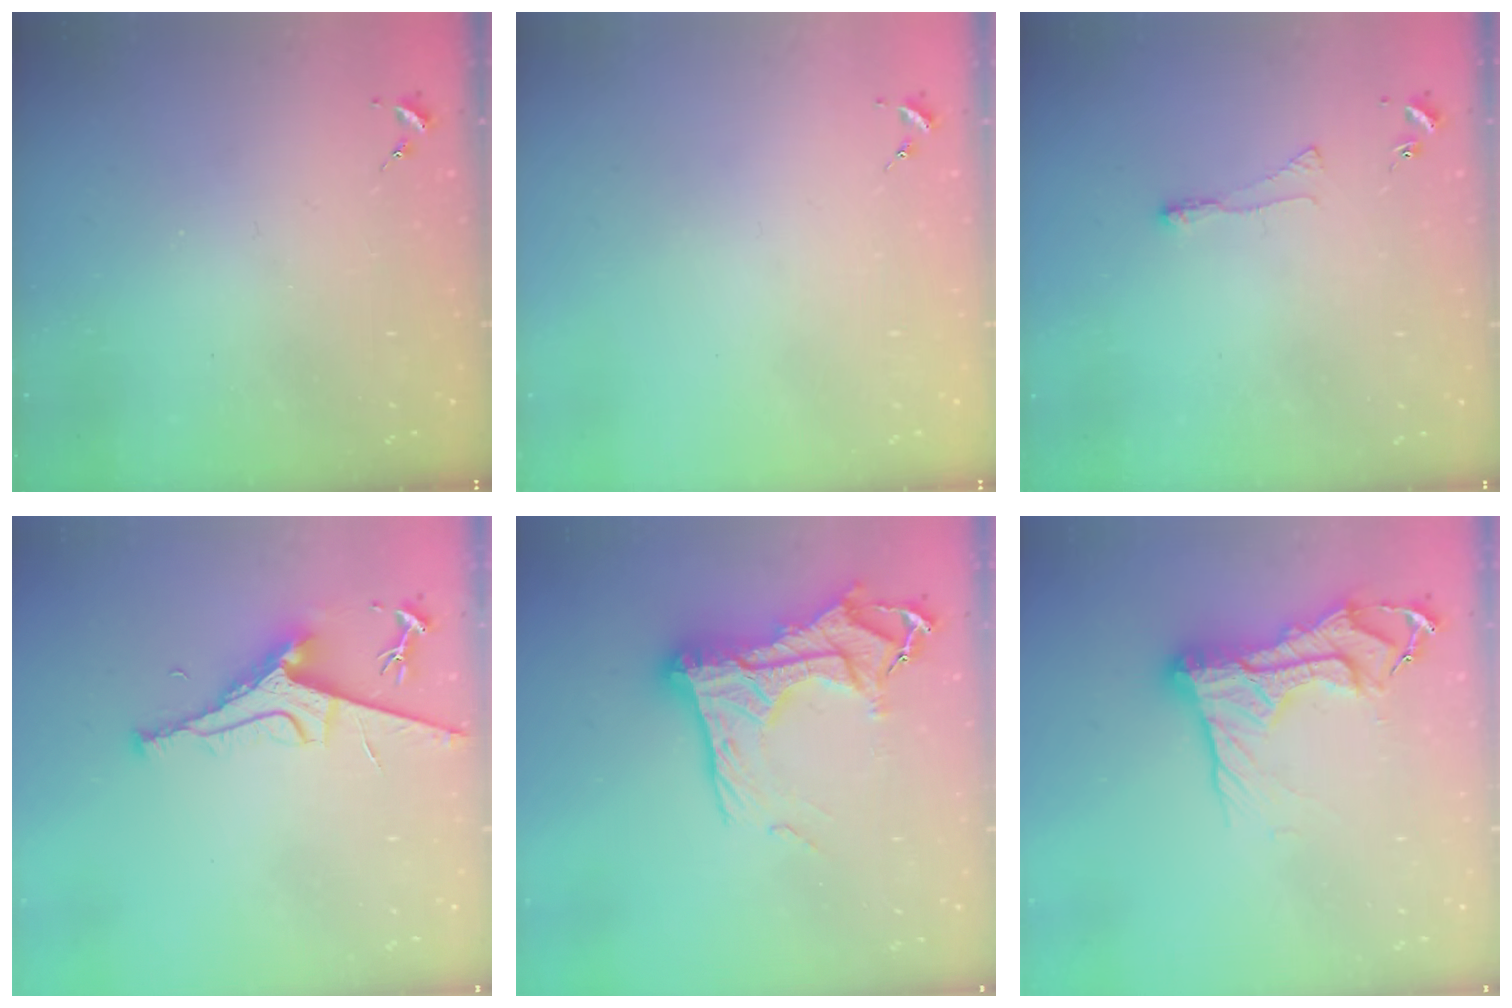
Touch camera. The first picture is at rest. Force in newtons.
{"total": 0.0}
{"total": 3.0, "press": 2.9, "slide": 0.6}
{"total": 8.6, "press": 8.5, "slide": 1.1}
{"total": 21.2, "press": 21.1, "slide": 1.9}
{"total": 18.5, "press": 18.4, "slide": 1.8}